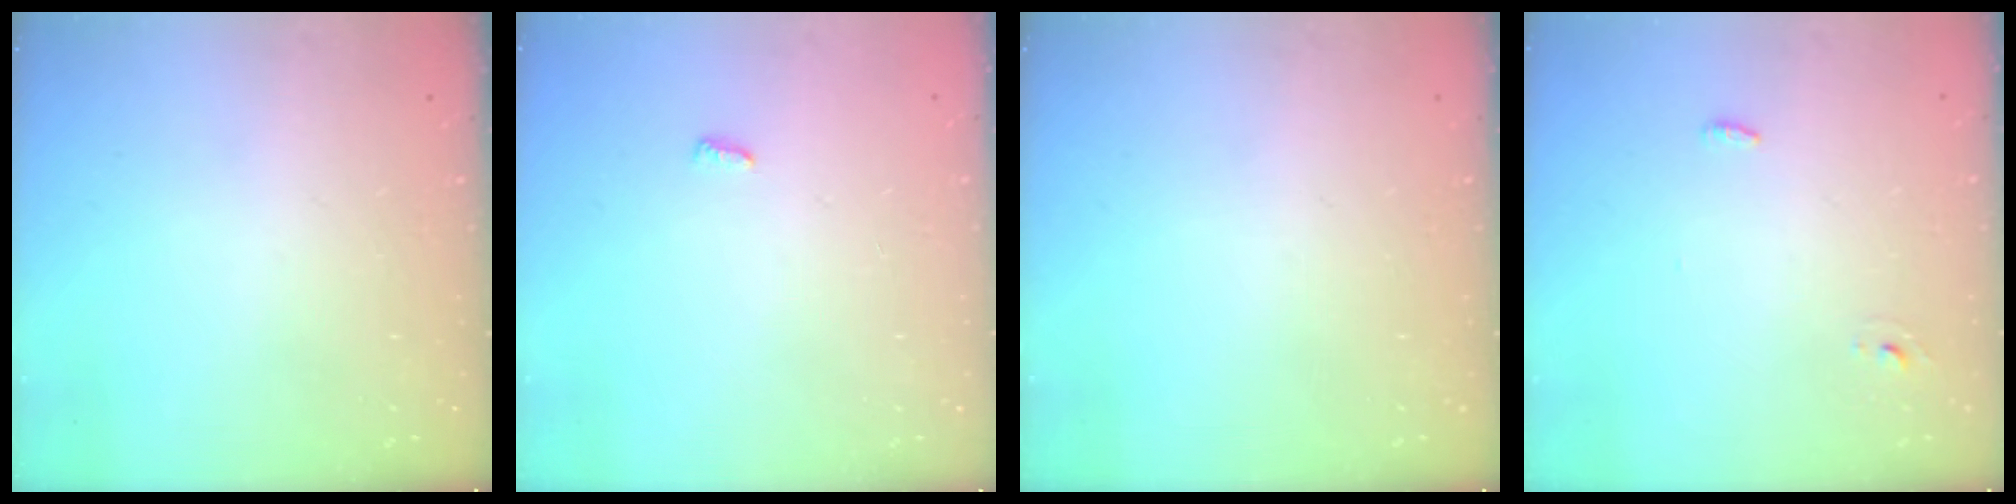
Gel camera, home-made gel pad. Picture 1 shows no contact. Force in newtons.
{"total": 3.5, "press": 3.5, "slide": 0.3}
{"total": 0.0}
{"total": 3.1, "press": 2.8, "slide": 1.2}